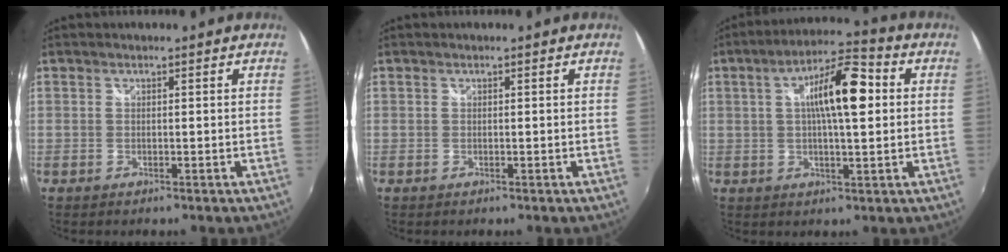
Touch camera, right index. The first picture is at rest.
{"total": 0.0}
{"total": 11.7, "force": [2.0, 3.1, 11.1], "torque": [-0.185, 0.020, 0.026]}